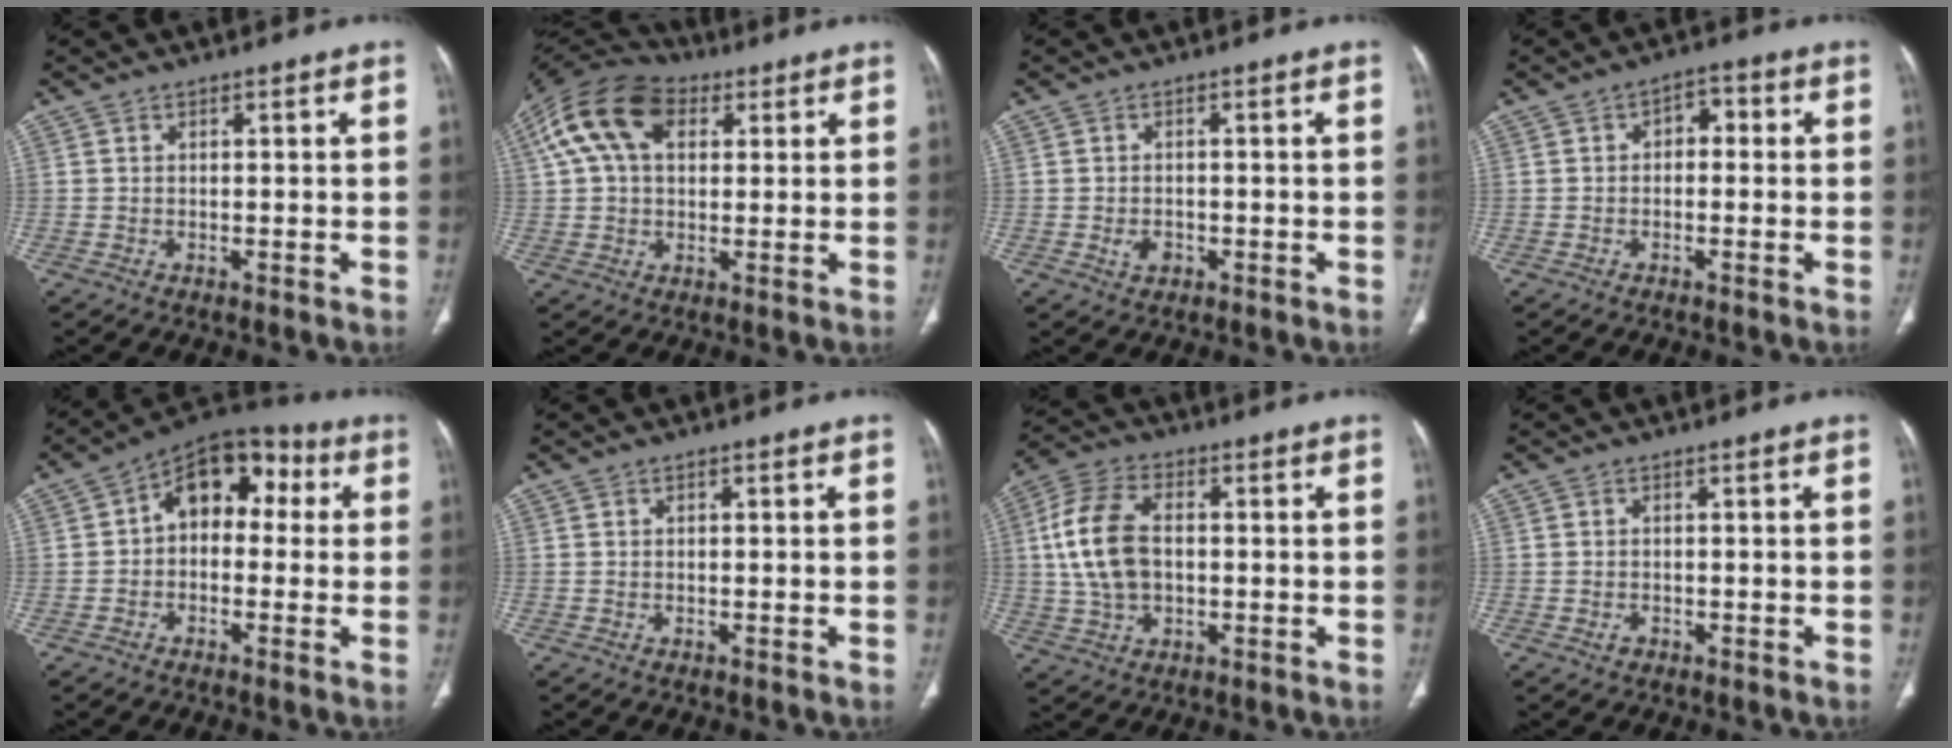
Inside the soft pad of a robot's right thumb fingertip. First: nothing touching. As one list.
[{"total": 15.7, "force": [5.3, 10.0, 10.9], "torque": [-0.208, 0.026, 0.087]}, {"total": 2.5, "force": [-0.8, 1.8, 1.4], "torque": [-0.022, 0.004, -0.010]}, {"total": 3.6, "force": [0.0, 2.4, 2.6], "torque": [-0.019, 0.017, -0.010]}, {"total": 11.8, "force": [1.3, 8.1, 8.5], "torque": [-0.082, 0.041, 0.002]}, {"total": 0.0}, {"total": 12.8, "force": [0.7, 8.0, 9.9], "torque": [-0.198, 0.017, 0.013]}, {"total": 1.1, "force": [-0.5, 0.9, 0.5], "torque": [-0.008, 0.005, -0.007]}]